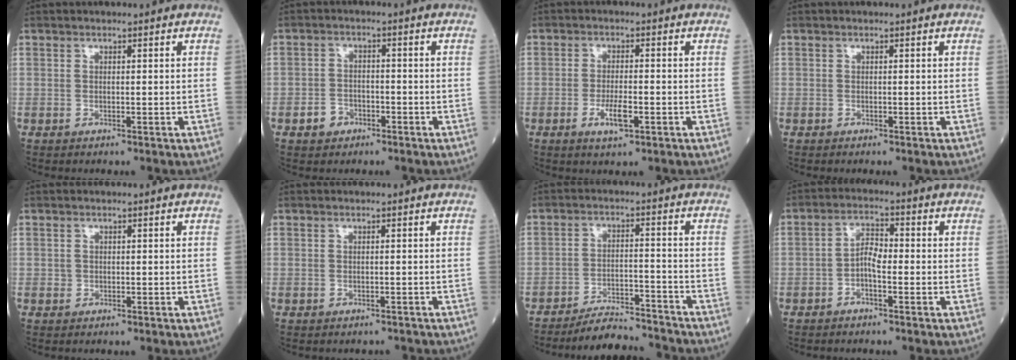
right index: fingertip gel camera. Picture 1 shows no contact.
{"total": 3.1, "force": [-1.7, 2.3, 1.0], "torque": [-0.016, 0.007, -0.028]}
{"total": 4.0, "force": [-1.6, 0.8, 3.5], "torque": [-0.071, -0.003, -0.026]}
{"total": 0.0}
{"total": 0.5, "force": [0.0, 0.5, 0.1], "torque": [0.001, 0.003, -0.002]}
{"total": 1.0, "force": [-0.9, 0.4, 0.1], "torque": [-0.003, 0.000, -0.012]}
{"total": 9.0, "force": [-8.8, 0.8, 1.7], "torque": [-0.022, 0.005, -0.144]}
{"total": 4.5, "force": [-1.6, 1.6, 3.9], "torque": [-0.074, 0.012, -0.035]}